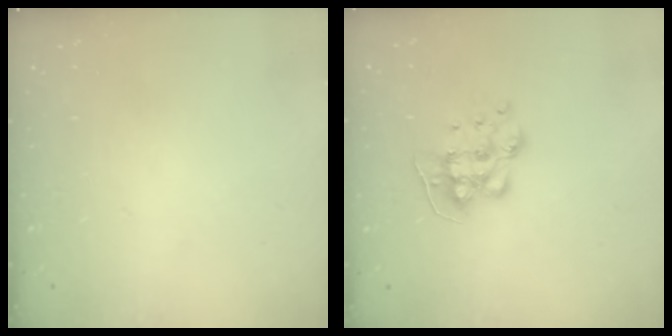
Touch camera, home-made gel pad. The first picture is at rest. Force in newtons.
{"total": 8.8, "press": 8.8, "slide": 0.4}